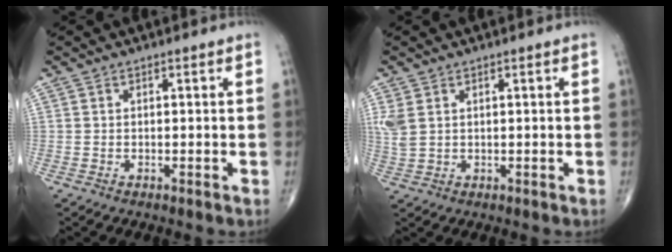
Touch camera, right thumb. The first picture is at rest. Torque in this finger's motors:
{"motor_torque": [0.03, 0.04, 0.28, 0.23, 0.02]}